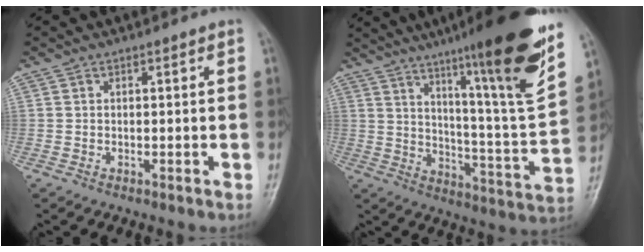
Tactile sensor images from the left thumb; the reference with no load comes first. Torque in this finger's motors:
{"motor_torque": [1.85, 0.34, 2.40, -0.37, 0.43]}